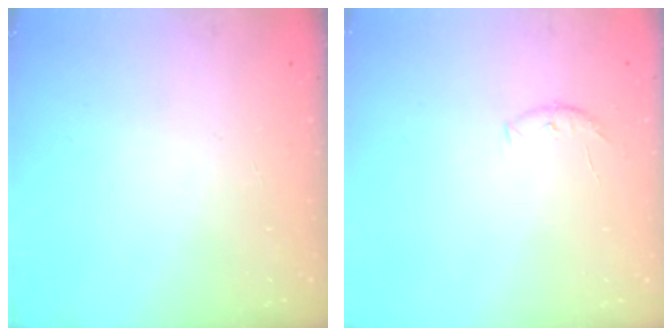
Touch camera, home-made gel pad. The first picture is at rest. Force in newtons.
{"total": 5.6, "press": 5.5, "slide": 1.1}